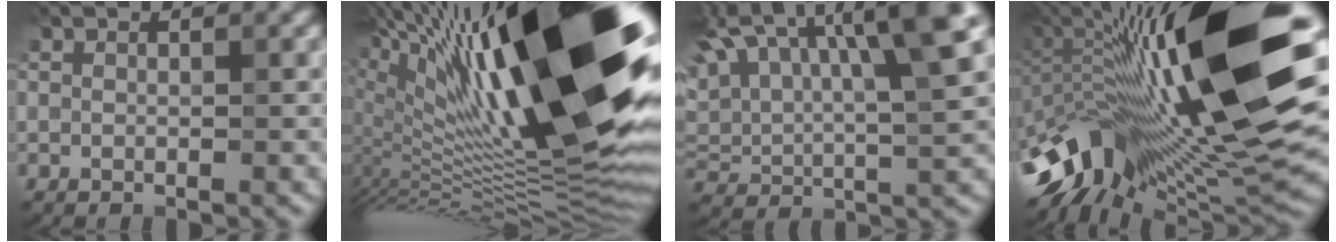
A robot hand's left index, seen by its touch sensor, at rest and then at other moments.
{"total": 22.8, "force": [7.0, 6.7, 20.7], "torque": [-0.328, 0.044, 0.113]}
{"total": 12.2, "force": [6.0, 4.4, 9.6], "torque": [-0.172, 0.028, 0.099]}
{"total": 17.8, "force": [0.8, 6.5, 16.6], "torque": [-0.286, 0.001, 0.002]}